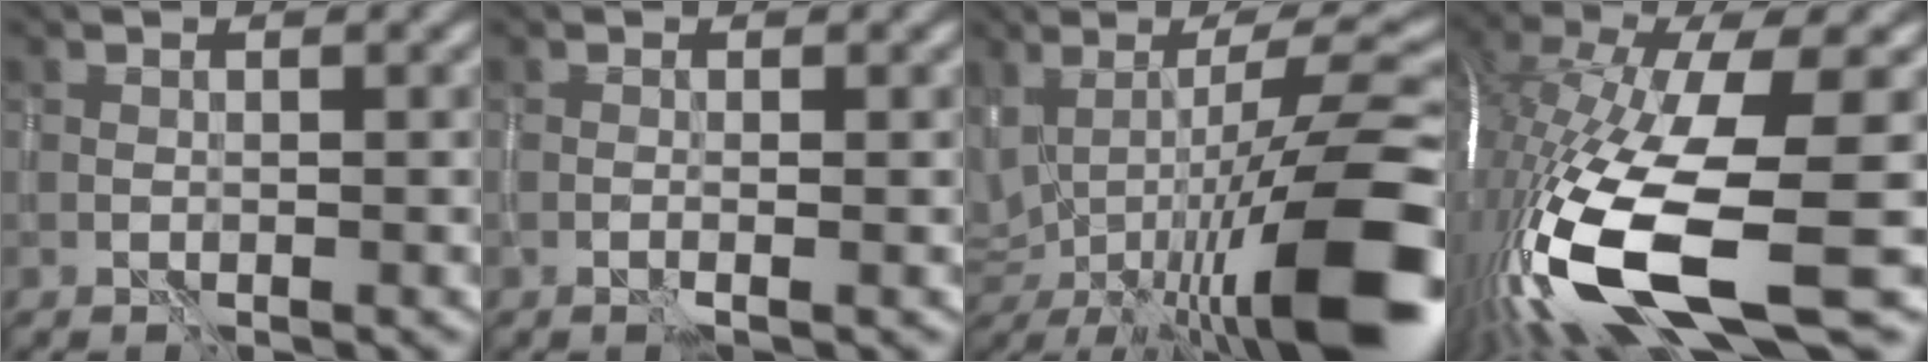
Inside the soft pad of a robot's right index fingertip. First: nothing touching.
{"total": 0.9, "force": [-0.3, 0.2, 0.9], "torque": [-0.014, -0.002, -0.009]}
{"total": 14.4, "force": [-2.8, 3.7, 13.7], "torque": [-0.204, 0.004, -0.038]}
{"total": 16.9, "force": [-5.1, 4.9, 15.3], "torque": [-0.331, -0.040, -0.078]}